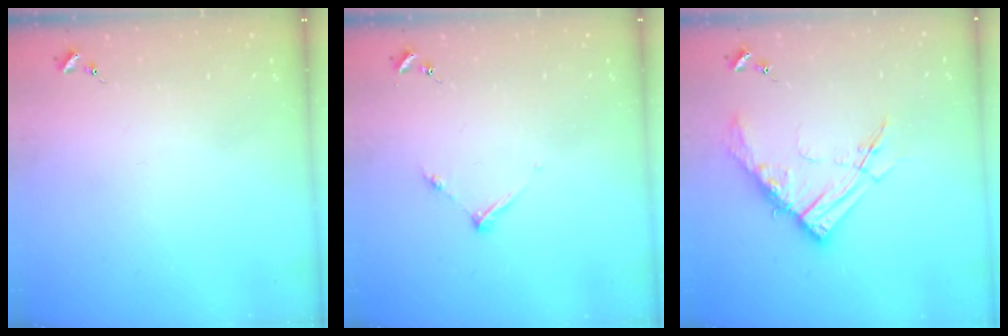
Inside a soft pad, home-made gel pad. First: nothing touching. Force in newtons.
{"total": 5.6, "press": 5.6, "slide": 0.6}
{"total": 14.1, "press": 14.0, "slide": 1.5}